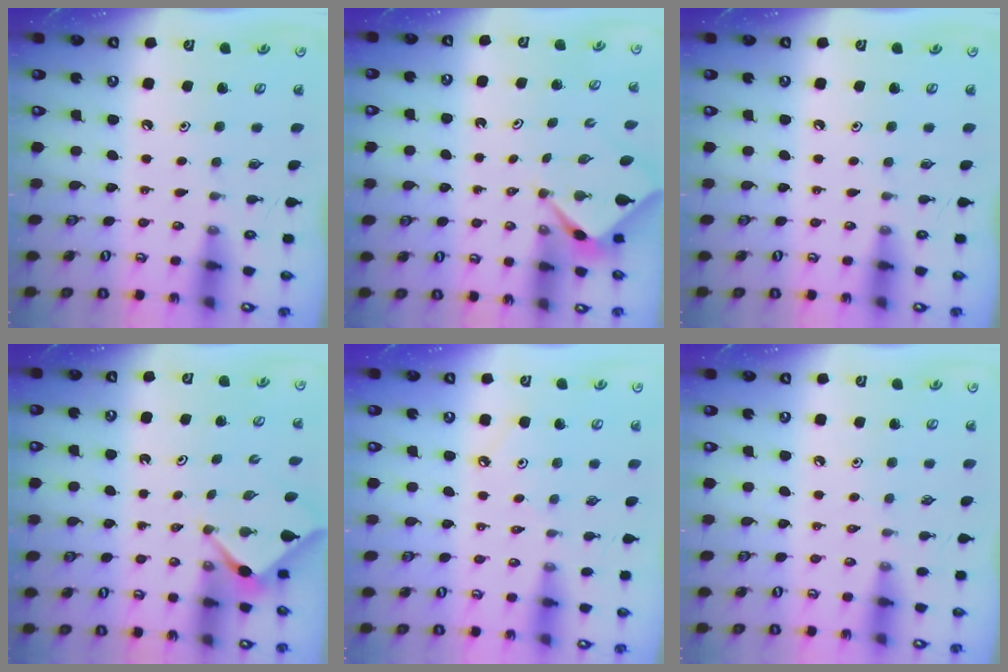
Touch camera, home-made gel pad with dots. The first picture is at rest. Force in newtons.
{"total": 2.3, "press": 2.3, "slide": 0.3}
{"total": 0.0}
{"total": 2.9, "press": 2.9, "slide": 0.3}
{"total": 2.8, "press": 2.7, "slide": 0.5}
{"total": 1.9, "press": 1.9, "slide": 0.3}